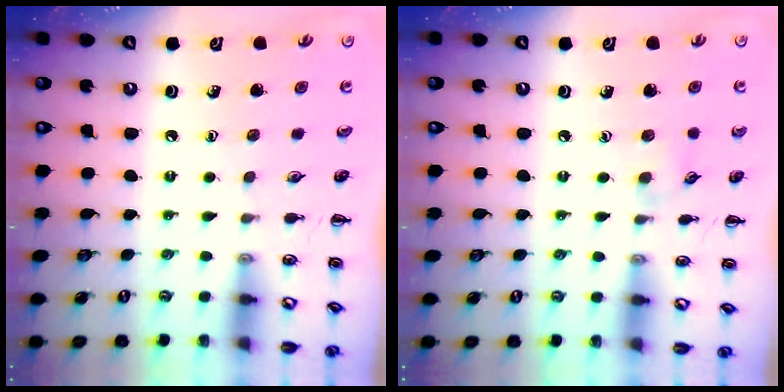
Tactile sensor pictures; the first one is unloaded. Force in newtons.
{"total": 5.3, "press": 4.9, "slide": 2.0}